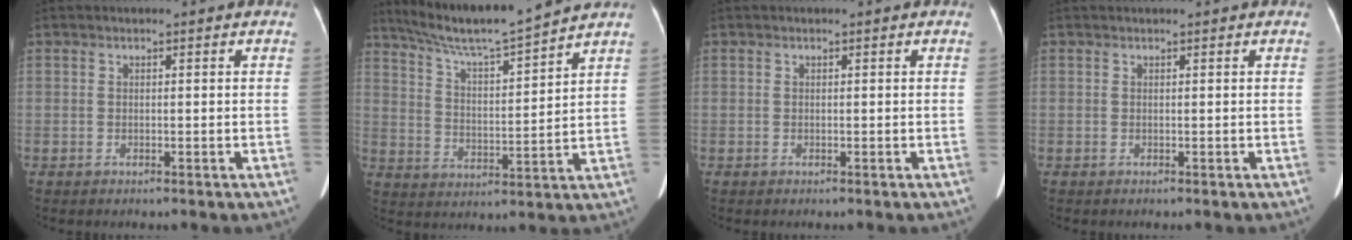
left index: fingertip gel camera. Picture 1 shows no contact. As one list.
[{"total": 12.3, "force": [11.3, -1.2, 4.8], "torque": [-0.092, 0.005, 0.194]}, {"total": 0.0}, {"total": 1.0, "force": [0.9, -0.1, 0.4], "torque": [-0.005, 0.020, 0.018]}]